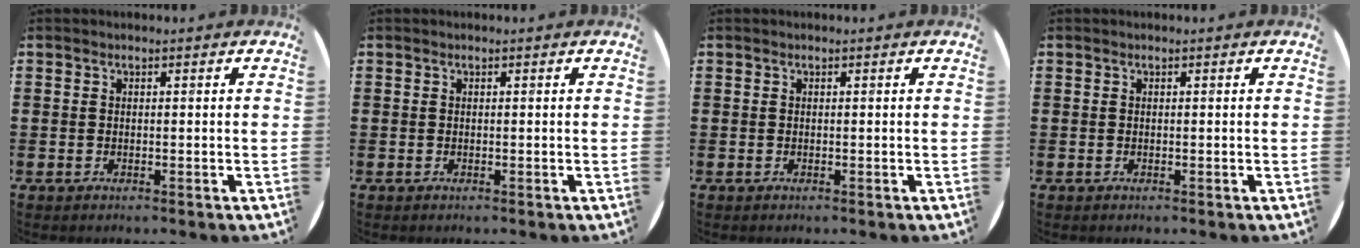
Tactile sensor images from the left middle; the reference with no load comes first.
{"total": 0.0}
{"total": 0.0}
{"total": 0.0}